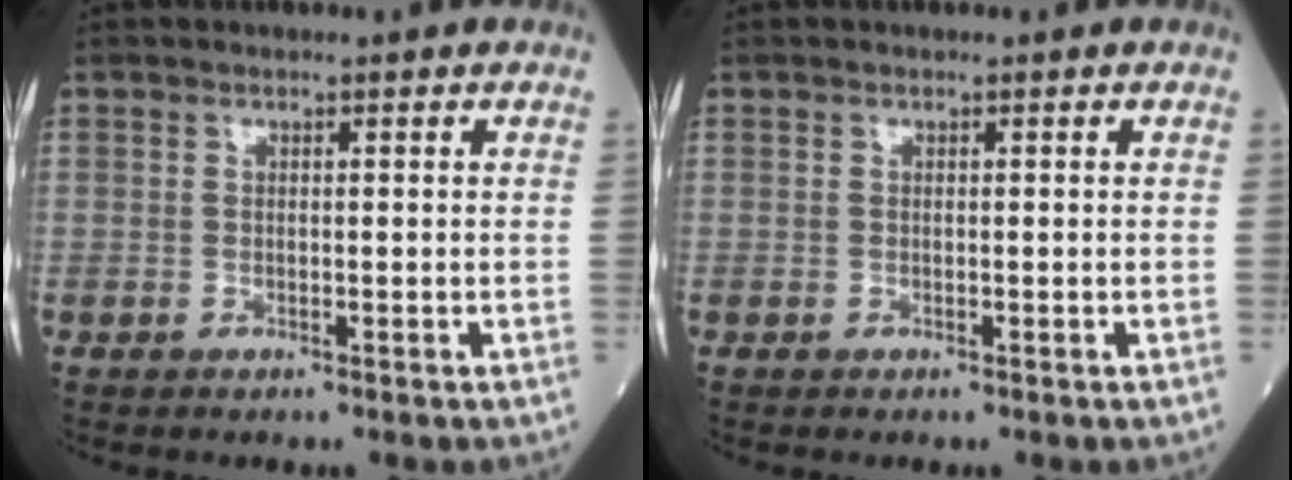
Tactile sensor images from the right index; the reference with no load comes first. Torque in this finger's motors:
{"motor_torque": [0.00, 0.00, 0.00, -0.01]}